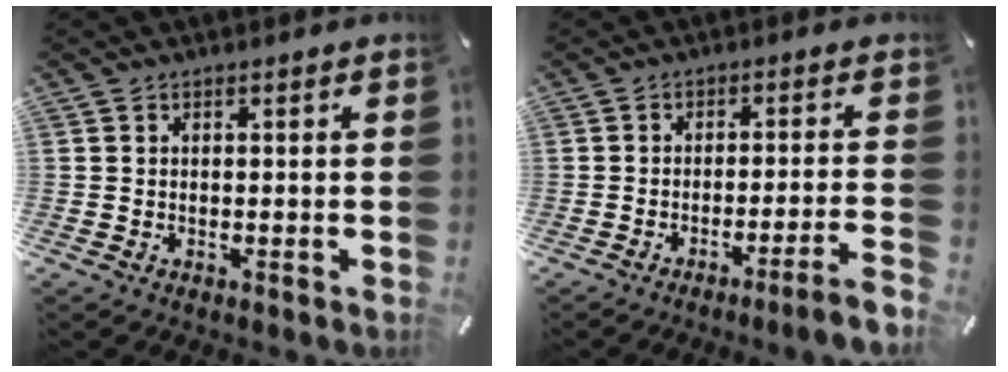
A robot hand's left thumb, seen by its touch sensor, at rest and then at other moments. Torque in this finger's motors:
{"motor_torque": [-0.17, 0.06, 0.13, 0.16, -0.02]}